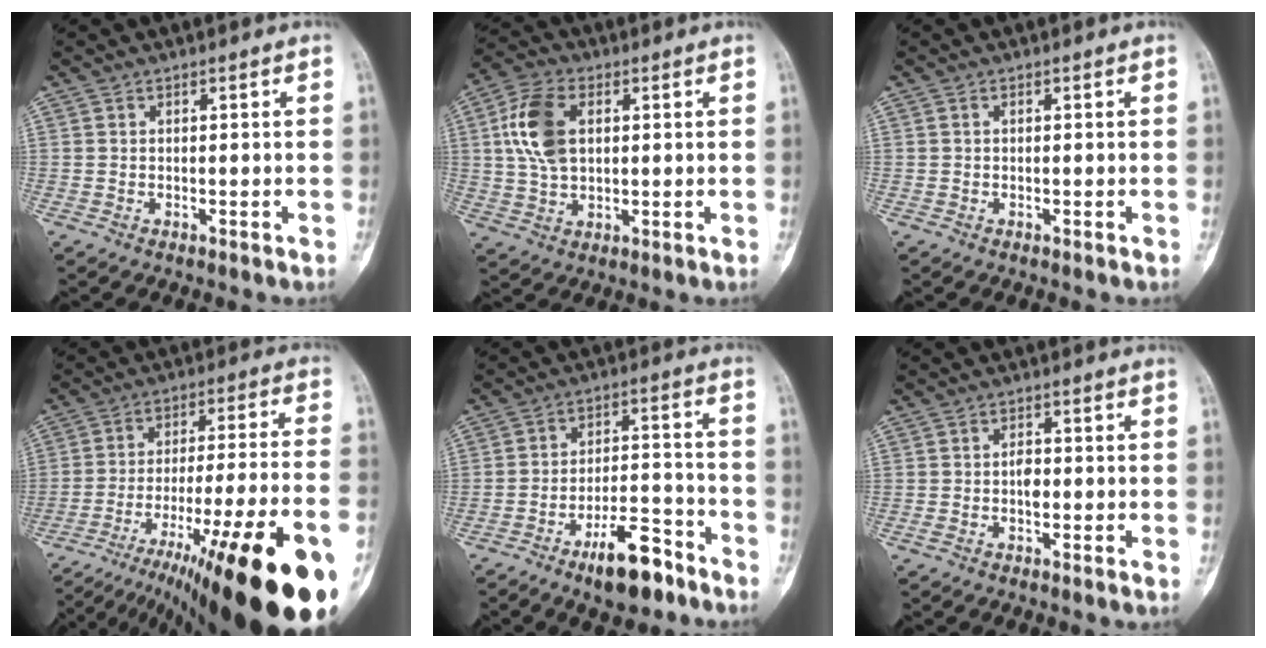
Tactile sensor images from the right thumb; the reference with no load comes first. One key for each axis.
{"total": 11.1, "fx": 2.3, "fy": 6.8, "fz": 8.5, "tx": -0.168, "ty": 0.008, "tz": 0.044}
{"total": 0.0}
{"total": 33.0, "fx": -18.8, "fy": 5.7, "fz": 26.5, "tx": -0.355, "ty": 0.028, "tz": -0.289}
{"total": 11.5, "fx": -7.6, "fy": 4.3, "fz": 7.5, "tx": -0.104, "ty": 0.061, "tz": -0.124}
{"total": 2.8, "fx": -0.4, "fy": 1.4, "fz": 2.4, "tx": -0.039, "ty": 0.002, "tz": -0.012}